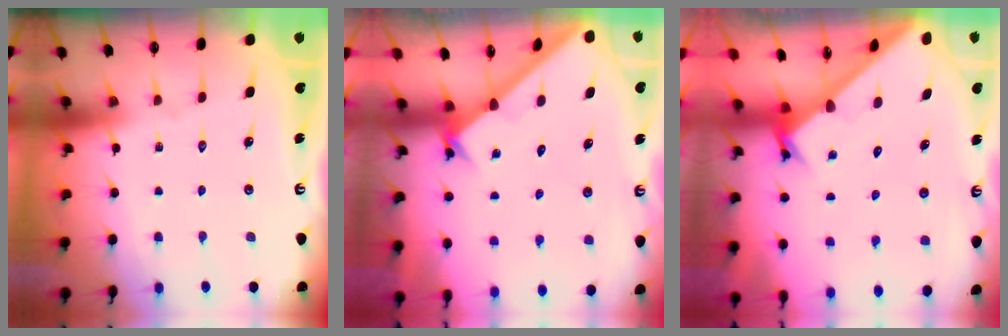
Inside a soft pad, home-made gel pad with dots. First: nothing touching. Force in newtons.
{"total": 2.2, "press": 2.2, "slide": 0.2}
{"total": 2.8, "press": 2.8, "slide": 0.3}